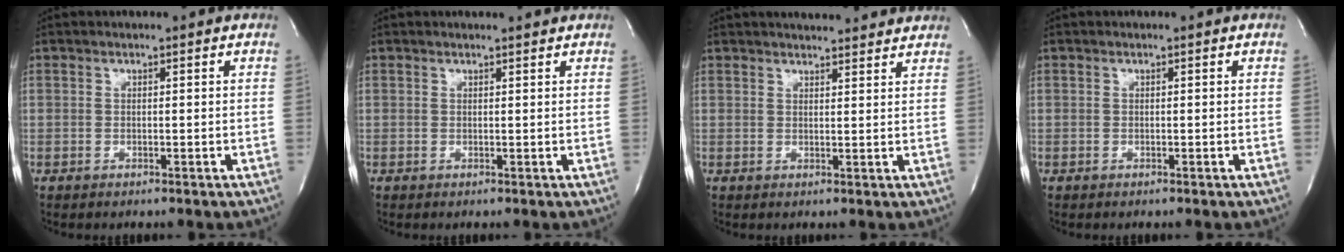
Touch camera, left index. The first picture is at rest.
{"total": 1.6, "force": [1.6, 0.0, 0.2], "torque": [-0.008, -0.002, 0.018]}
{"total": 9.5, "force": [8.8, 1.7, 3.1], "torque": [-0.039, 0.012, 0.101]}
{"total": 0.0}